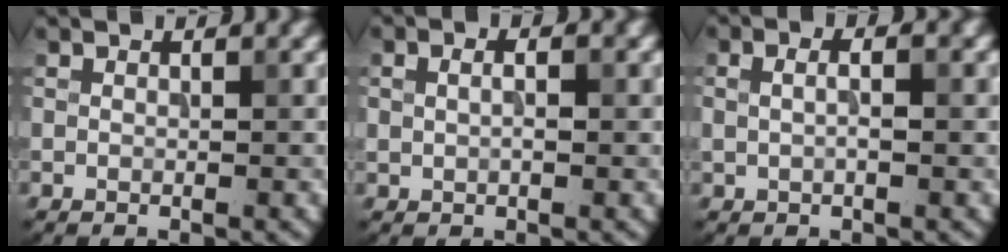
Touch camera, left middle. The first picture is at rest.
{"total": 2.4, "force": [0.6, 1.4, 1.9], "torque": [-0.036, 0.003, 0.004]}
{"total": 2.6, "force": [0.6, 1.2, 2.2], "torque": [-0.035, 0.002, -0.003]}